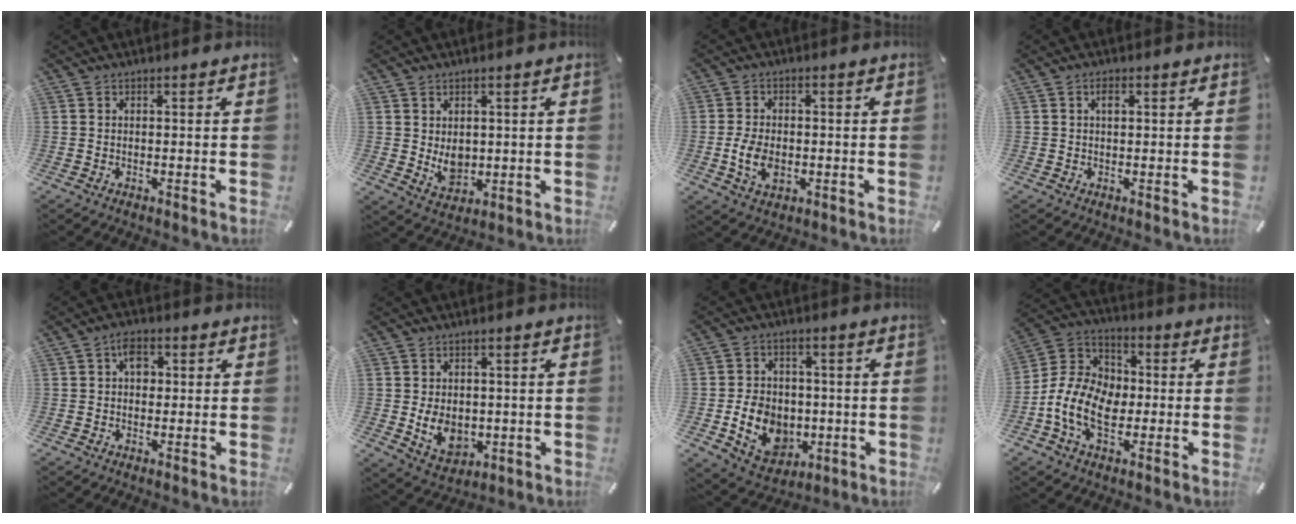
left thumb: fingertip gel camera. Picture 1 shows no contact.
{"total": 5.3, "force": [1.0, 4.5, 2.7], "torque": [-0.029, -0.013, 0.018]}
{"total": 6.9, "force": [-1.6, 4.6, 4.8], "torque": [-0.112, 0.002, -0.031]}
{"total": 1.5, "force": [0.5, 0.8, 1.2], "torque": [-0.019, 0.001, 0.006]}
{"total": 4.3, "force": [0.7, 3.1, 2.9], "torque": [-0.033, 0.000, 0.005]}
{"total": 8.2, "force": [-1.0, 6.6, 4.8], "torque": [-0.093, 0.000, -0.018]}
{"total": 11.8, "force": [-2.4, 9.5, 6.4], "torque": [-0.128, 0.014, -0.039]}
{"total": 12.3, "force": [-3.3, 9.1, 7.7], "torque": [-0.185, 0.013, -0.060]}